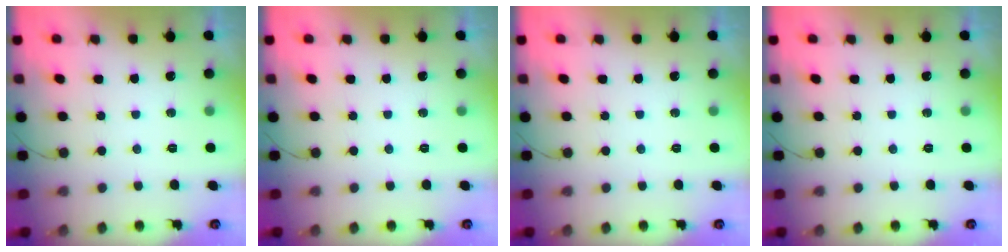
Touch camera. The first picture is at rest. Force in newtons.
{"total": 0.0}
{"total": 0.0}
{"total": 0.0}